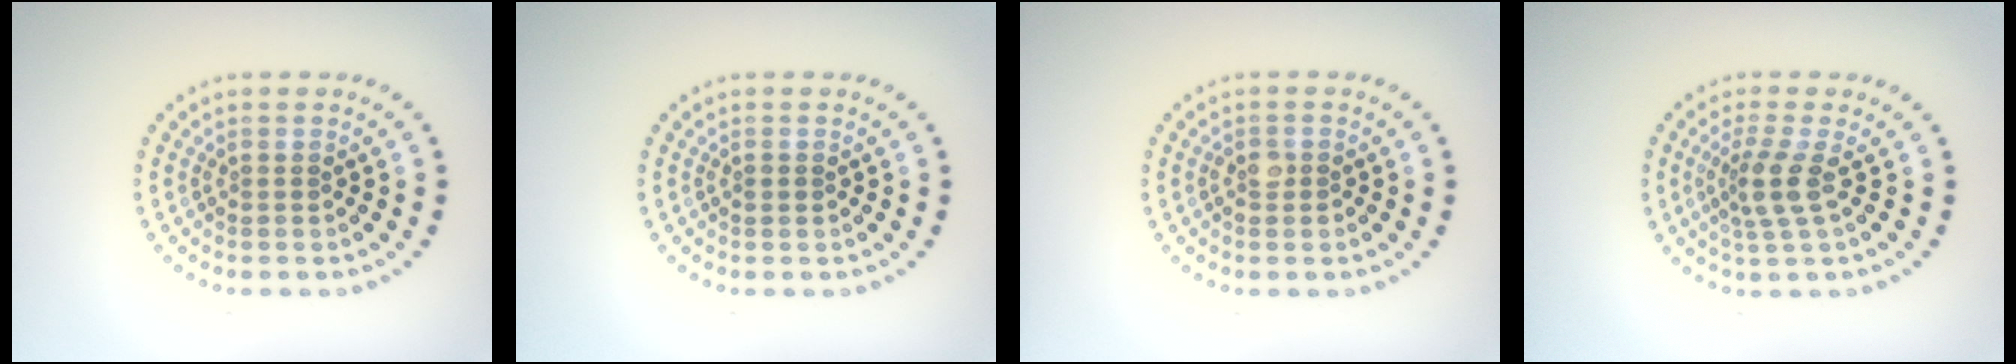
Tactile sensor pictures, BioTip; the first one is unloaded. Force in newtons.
{"total": 0.6, "press": 0.6, "slide": 0.2}
{"total": 1.4, "press": 1.3, "slide": 0.5}
{"total": 2.7, "press": 2.0, "slide": 1.9}